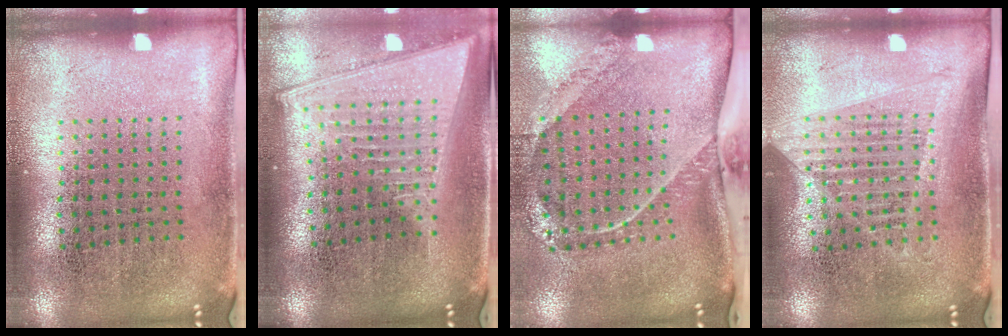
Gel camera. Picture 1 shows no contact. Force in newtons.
{"total": 2.2, "press": 1.8, "slide": 1.3}
{"total": 2.6, "press": 1.7, "slide": 2.0}
{"total": 1.2, "press": 1.1, "slide": 0.5}